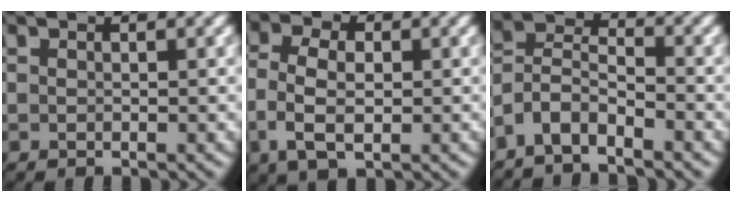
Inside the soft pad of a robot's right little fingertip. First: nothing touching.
{"total": 5.0, "force": [-0.5, 3.4, 3.6], "torque": [-0.074, -0.013, -0.002]}
{"total": 8.3, "force": [-2.9, 7.2, 3.0], "torque": [-0.091, -0.034, -0.058]}